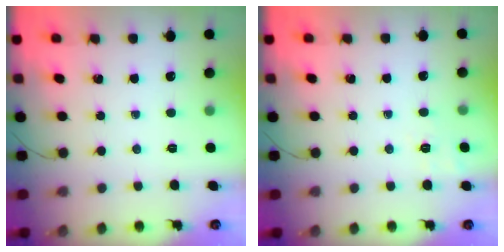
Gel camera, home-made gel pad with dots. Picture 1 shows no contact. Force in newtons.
{"total": 2.6, "press": 1.9, "slide": 1.8}